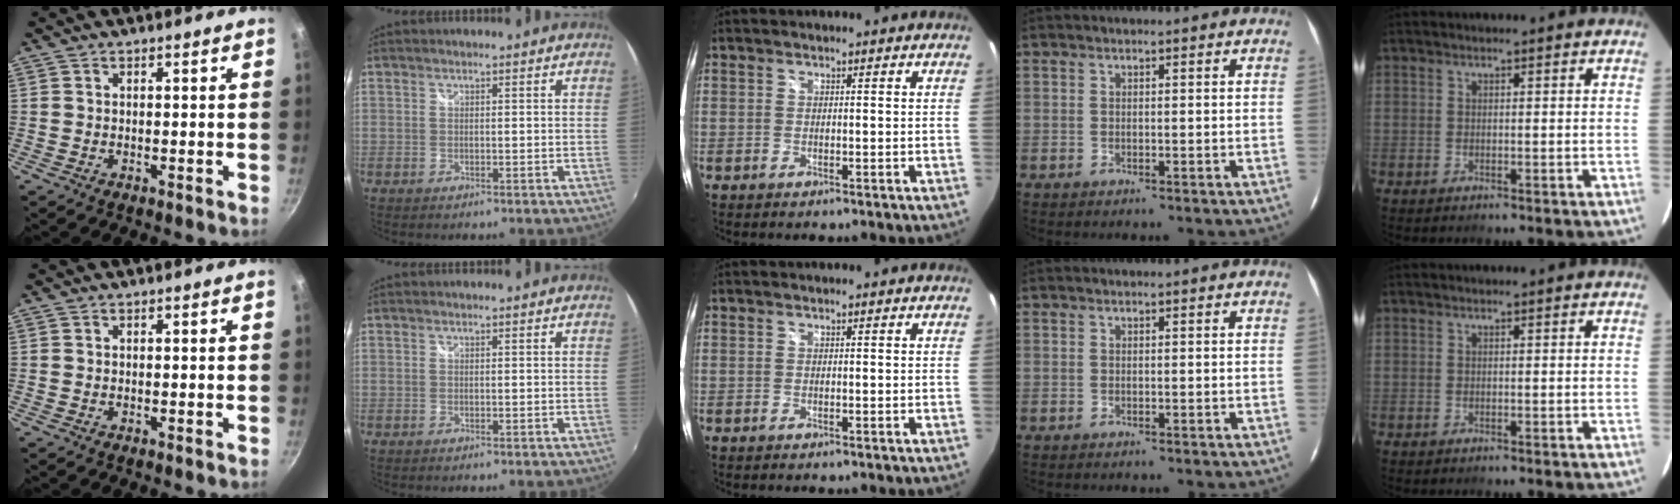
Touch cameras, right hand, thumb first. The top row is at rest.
{}